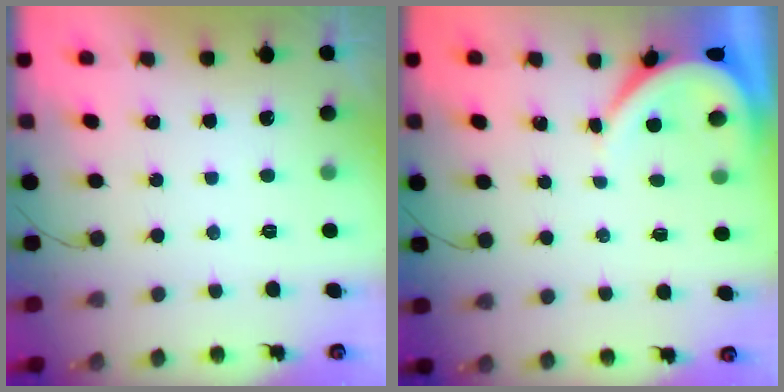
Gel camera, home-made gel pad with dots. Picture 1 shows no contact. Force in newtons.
{"total": 3.7, "press": 3.6, "slide": 0.4}